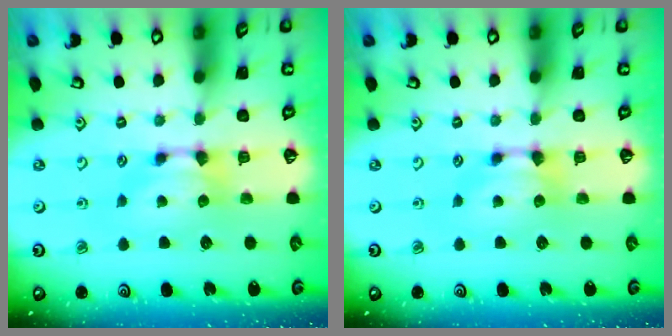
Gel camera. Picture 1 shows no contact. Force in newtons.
{"total": 0.0}